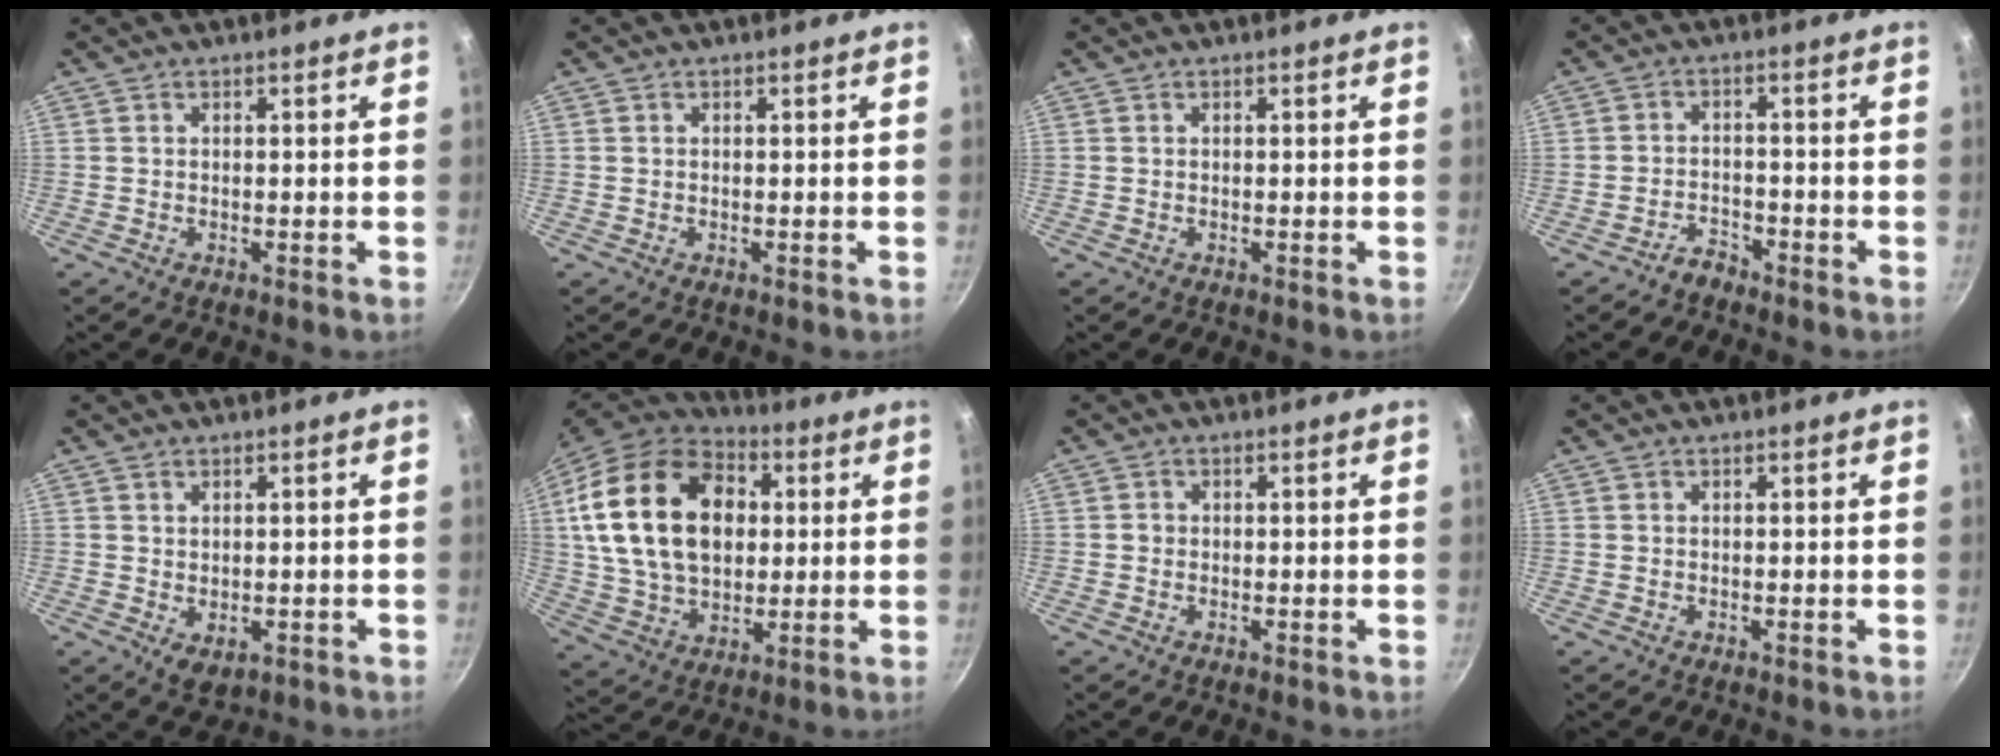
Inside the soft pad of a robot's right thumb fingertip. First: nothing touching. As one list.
[{"total": 0.0}, {"total": 0.0}, {"total": 2.9, "force": [-2.6, 1.2, 0.5], "torque": [0.004, 0.033, -0.045]}, {"total": 3.3, "force": [0.0, 2.5, 2.1], "torque": [-0.024, -0.008, 0.006]}, {"total": 26.4, "force": [5.0, 18.0, 18.6], "torque": [-0.323, 0.011, 0.090]}, {"total": 0.8, "force": [-0.1, 0.8, 0.2], "torque": [-0.001, 0.003, -0.004]}, {"total": 0.0}]